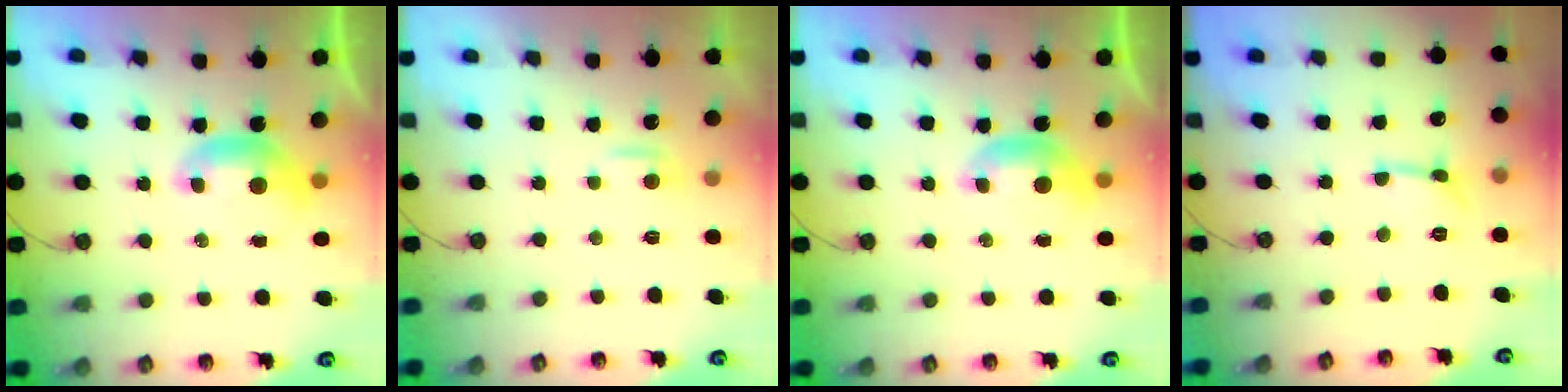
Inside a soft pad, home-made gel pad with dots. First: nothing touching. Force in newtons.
{"total": 2.2, "press": 2.1, "slide": 0.4}
{"total": 0.7, "press": 0.6, "slide": 0.3}
{"total": 2.1, "press": 2.1, "slide": 0.5}